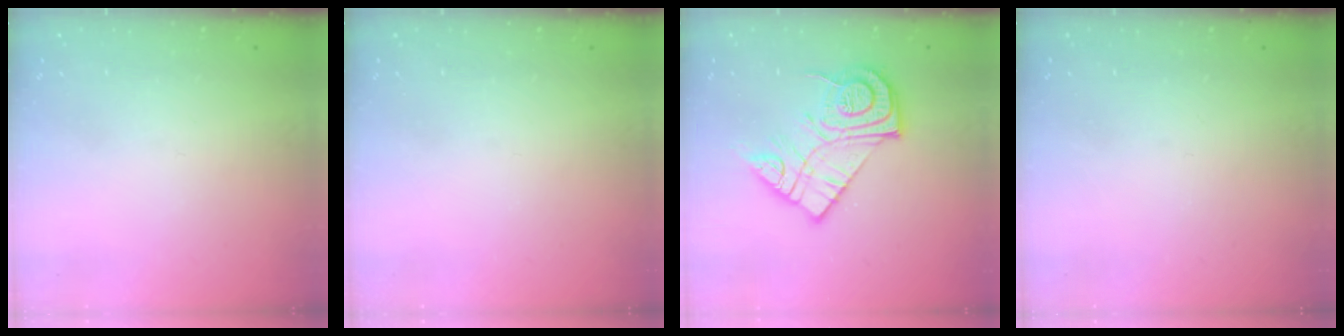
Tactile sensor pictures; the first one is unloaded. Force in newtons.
{"total": 0.0}
{"total": 16.1, "press": 16.1, "slide": 1.5}
{"total": 0.0}